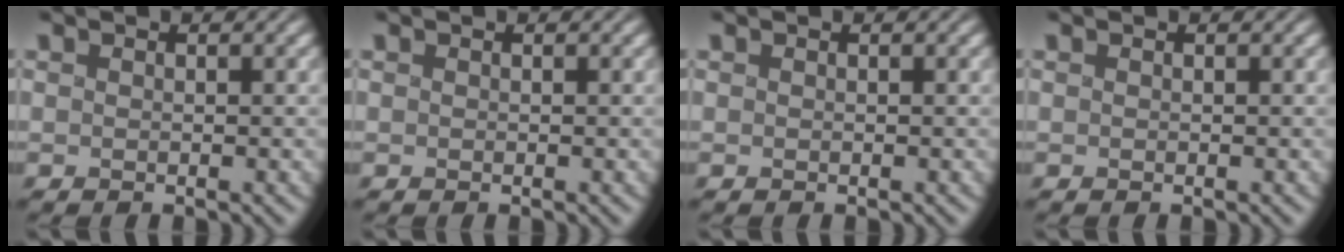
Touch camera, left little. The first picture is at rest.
{"total": 0.0}
{"total": 0.0}
{"total": 0.0}